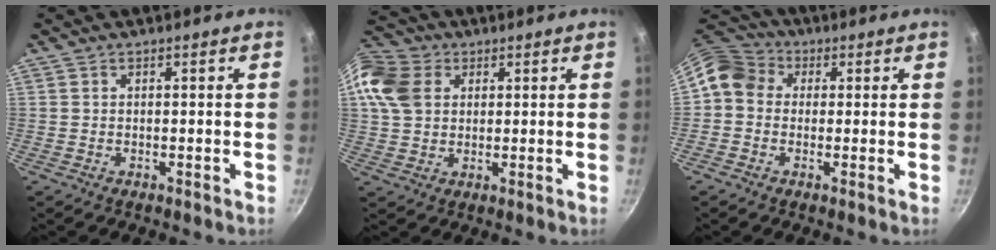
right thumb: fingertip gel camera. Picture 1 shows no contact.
{"total": 11.4, "force": [3.6, 8.9, 6.2], "torque": [-0.110, 0.001, 0.059]}
{"total": 8.0, "force": [0.9, 6.9, 4.0], "torque": [-0.050, 0.020, -0.006]}